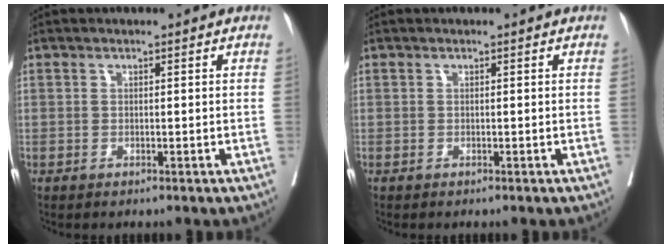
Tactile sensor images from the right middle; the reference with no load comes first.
{"total": 0.0}